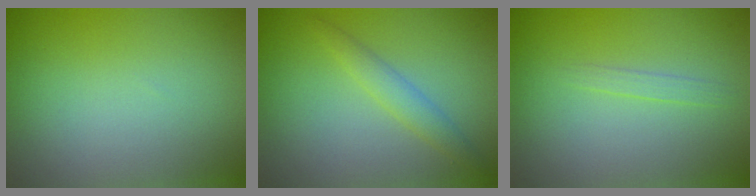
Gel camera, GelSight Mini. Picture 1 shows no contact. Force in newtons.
{"total": 2.0, "press": 2.0, "slide": 0.0}
{"total": 0.8, "press": 0.8, "slide": 0.1}